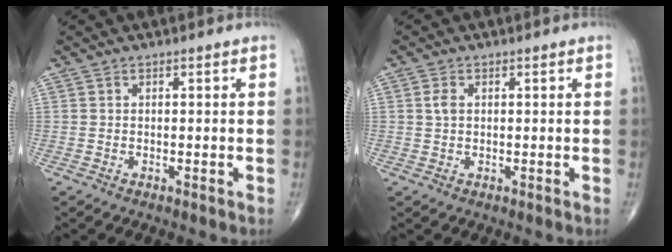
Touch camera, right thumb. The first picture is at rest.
{"total": 1.9, "force": [0.4, 1.3, 1.3], "torque": [-0.026, 0.002, 0.007]}